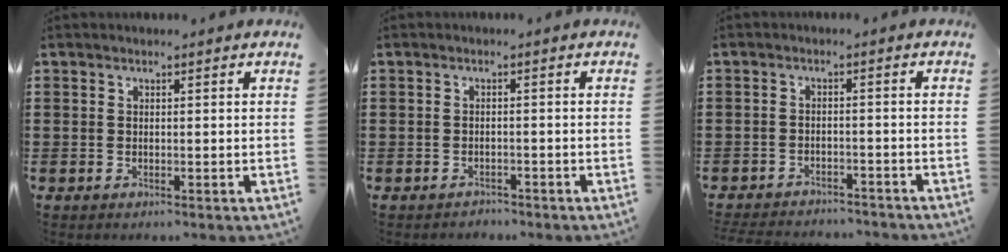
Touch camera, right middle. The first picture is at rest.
{"total": 1.3, "force": [-1.2, 0.4, -0.1], "torque": [-0.003, 0.004, -0.028]}
{"total": 3.2, "force": [-3.1, 0.5, -0.1], "torque": [-0.004, 0.001, -0.068]}